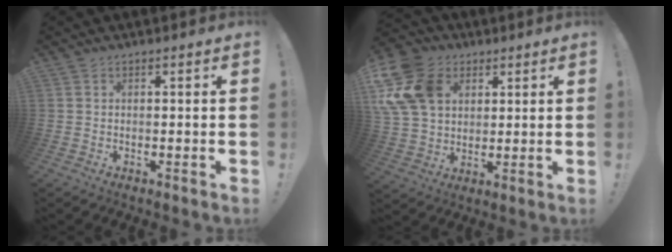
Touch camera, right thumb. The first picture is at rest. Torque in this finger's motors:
{"motor_torque": [1.69, 1.72, 0.45, 0.18, 0.54]}